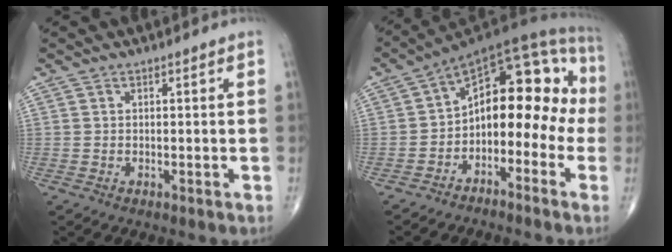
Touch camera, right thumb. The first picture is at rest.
{"total": 16.1, "force": [-2.9, 9.8, 12.4], "torque": [-0.124, 0.092, -0.054]}